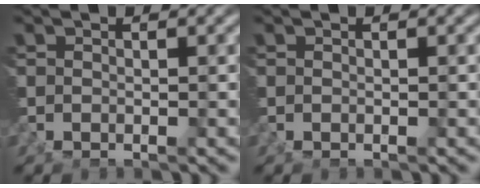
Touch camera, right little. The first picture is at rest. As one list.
[{"total": 0.0}]